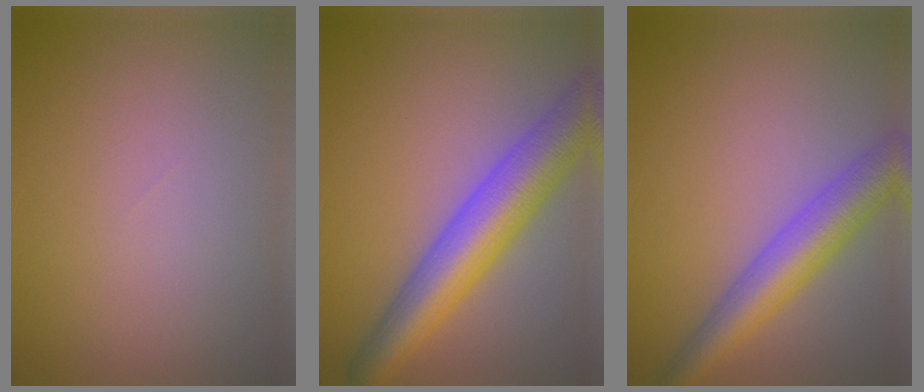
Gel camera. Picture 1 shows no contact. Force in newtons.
{"total": 8.1, "press": 8.1, "slide": 0.4}
{"total": 5.7, "press": 5.7, "slide": 0.3}